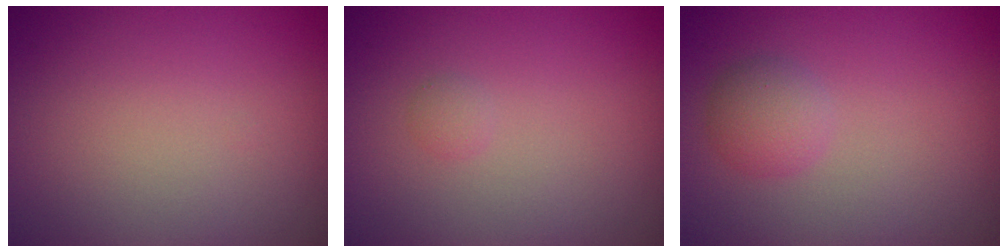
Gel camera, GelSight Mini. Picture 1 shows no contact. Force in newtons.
{"total": 0.6, "press": 0.6, "slide": 0.1}
{"total": 2.0, "press": 2.0, "slide": 0.1}